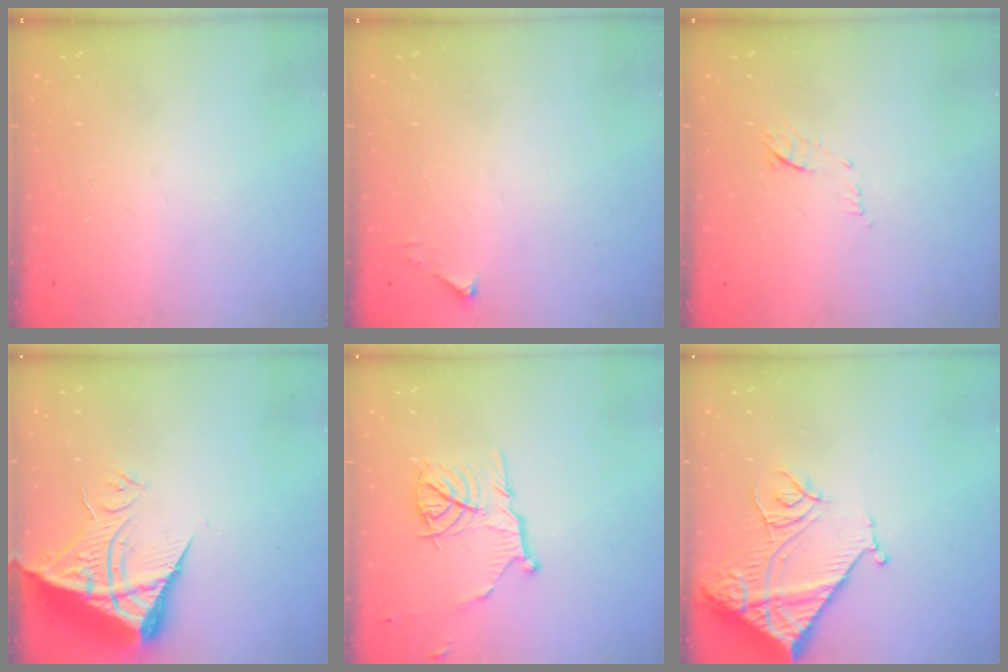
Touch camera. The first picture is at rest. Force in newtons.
{"total": 2.5, "press": 2.5, "slide": 0.3}
{"total": 8.0, "press": 7.9, "slide": 1.0}
{"total": 11.0, "press": 10.9, "slide": 1.2}
{"total": 11.2, "press": 11.2, "slide": 0.8}
{"total": 14.9, "press": 14.8, "slide": 1.6}